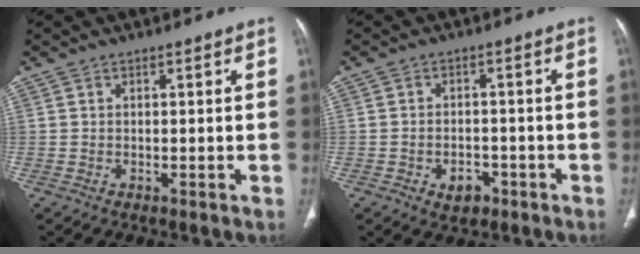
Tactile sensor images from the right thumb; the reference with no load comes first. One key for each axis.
{"total": 4.3, "fx": -2.1, "fy": 2.9, "fz": 2.3, "tx": -0.021, "ty": 0.014, "tz": -0.026}